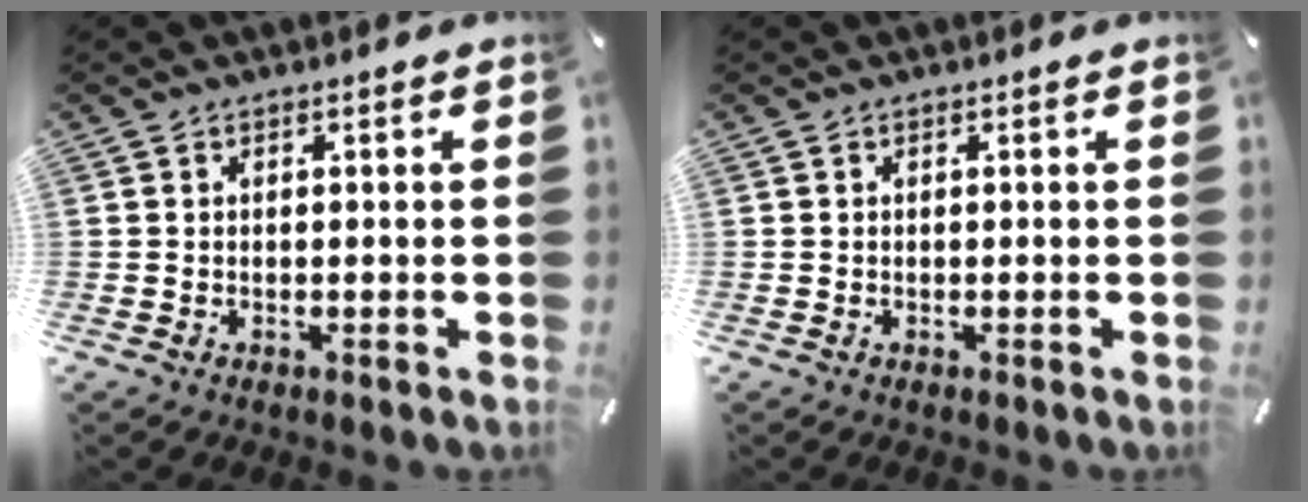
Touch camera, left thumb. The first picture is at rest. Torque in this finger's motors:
{"motor_torque": [0.00, 0.00, -0.01, 0.01, 0.00]}